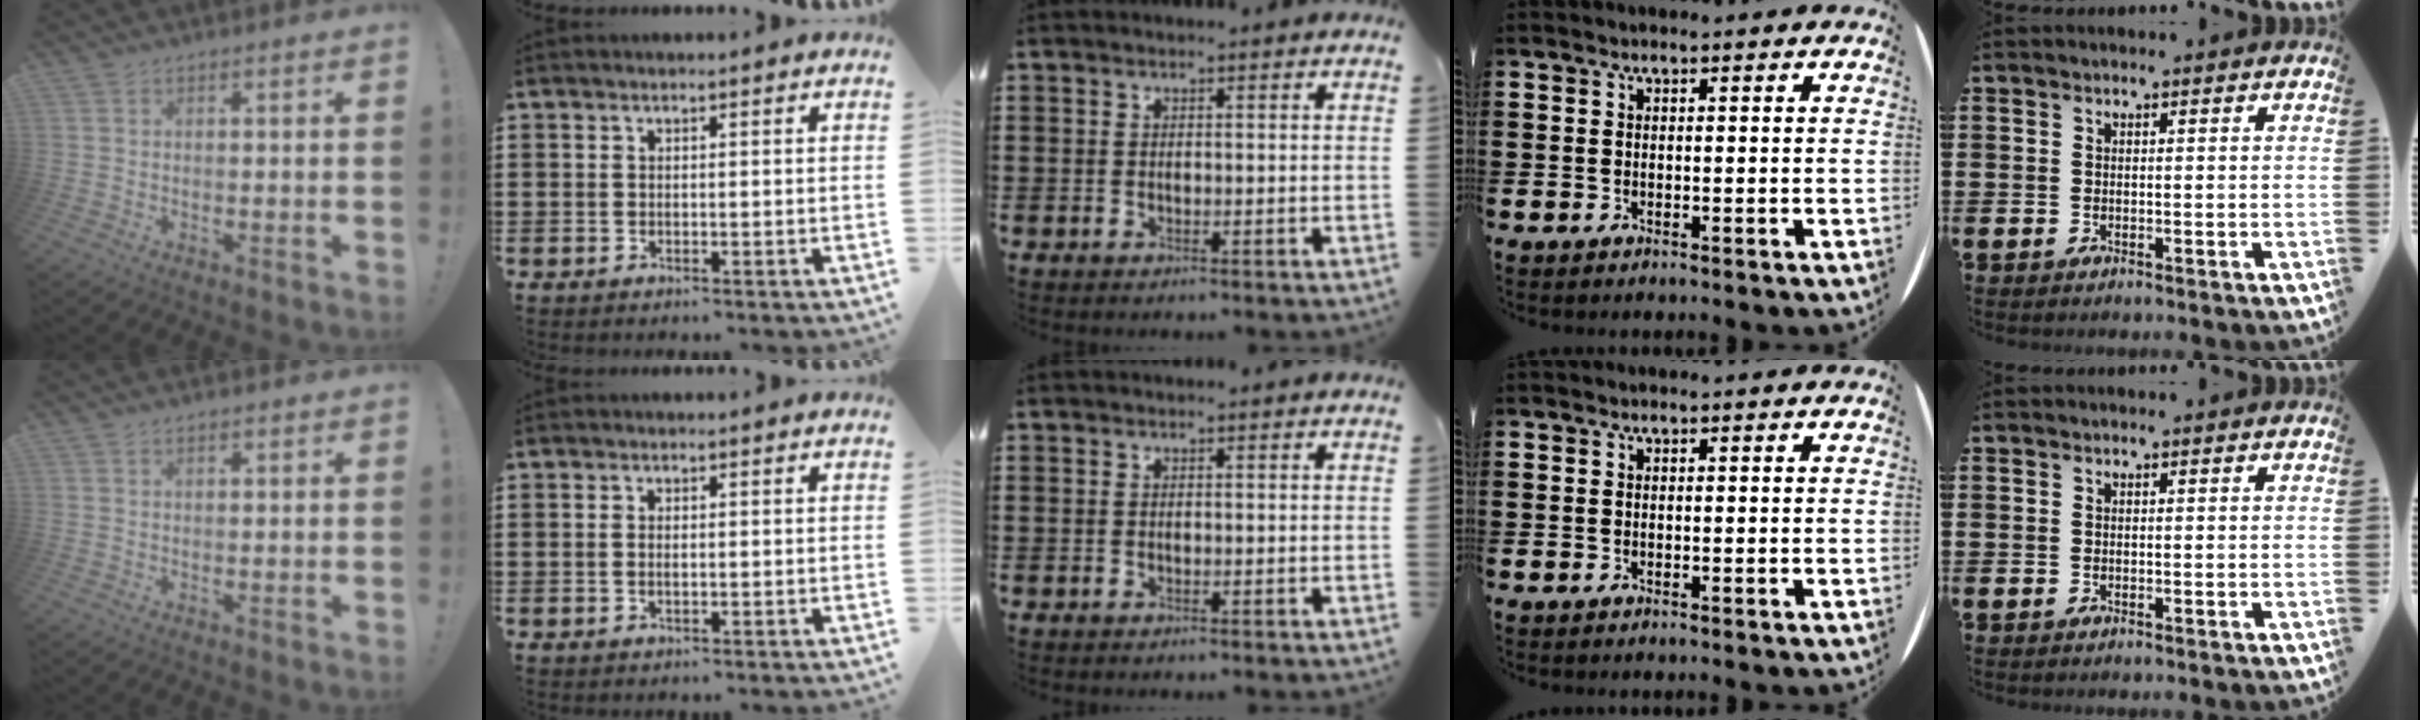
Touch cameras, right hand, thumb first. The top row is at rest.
{"thumb": {"total": 1.0, "force": [0.9, 0.4, 0.4], "torque": [0.000, -0.004, 0.015]}, "index": {"total": 0.8, "force": [-0.1, 0.3, 0.7], "torque": [-0.014, 0.001, -0.002]}}